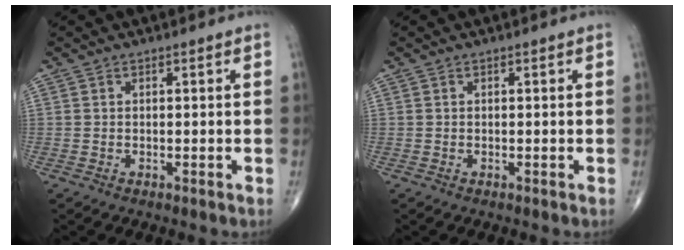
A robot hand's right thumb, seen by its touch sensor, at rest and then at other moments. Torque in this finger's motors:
{"motor_torque": [0.14, 0.05, 0.00, 0.16, 0.02]}